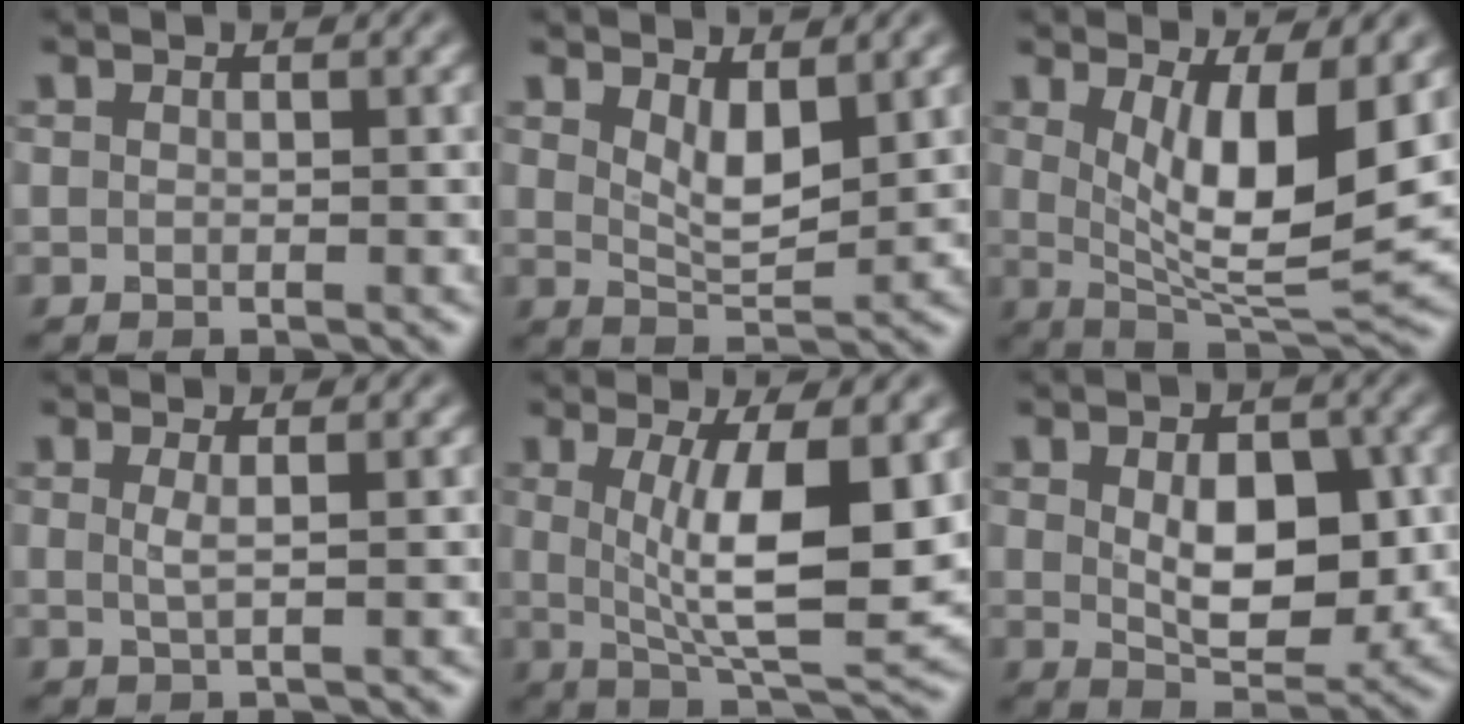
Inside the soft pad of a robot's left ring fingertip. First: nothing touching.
{"total": 3.4, "force": [1.6, 1.3, 2.7], "torque": [-0.053, -0.009, 0.033]}
{"total": 8.8, "force": [1.7, 2.7, 8.2], "torque": [-0.135, -0.025, 0.039]}
{"total": 1.3, "force": [0.2, 0.3, 1.2], "torque": [-0.022, -0.002, 0.001]}
{"total": 8.9, "force": [1.1, 2.5, 8.5], "torque": [-0.138, -0.018, 0.028]}
{"total": 6.5, "force": [0.3, 3.7, 5.4], "torque": [-0.085, -0.010, 0.010]}